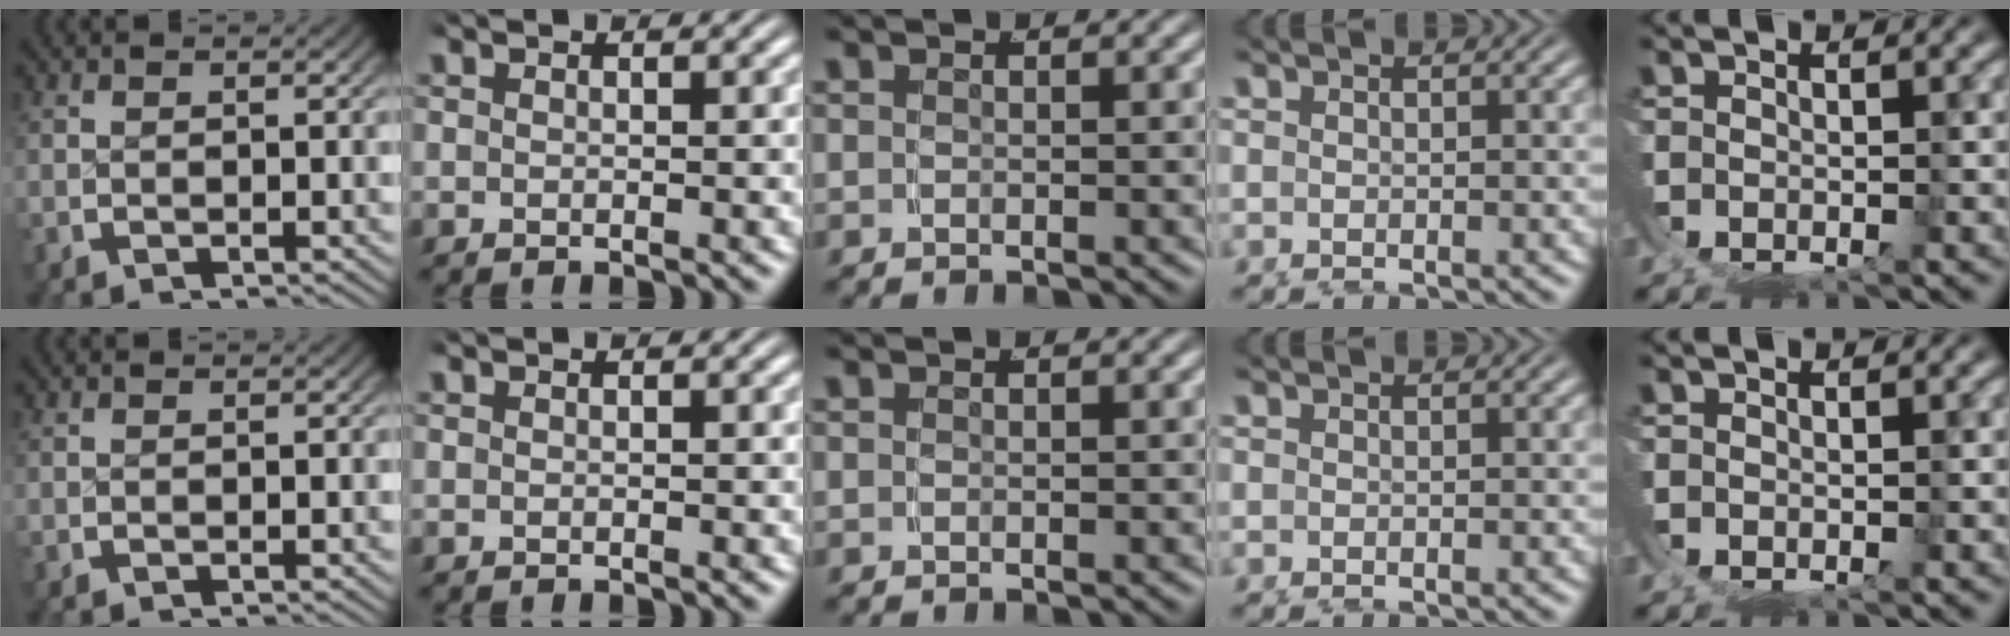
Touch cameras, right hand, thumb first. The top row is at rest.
{}